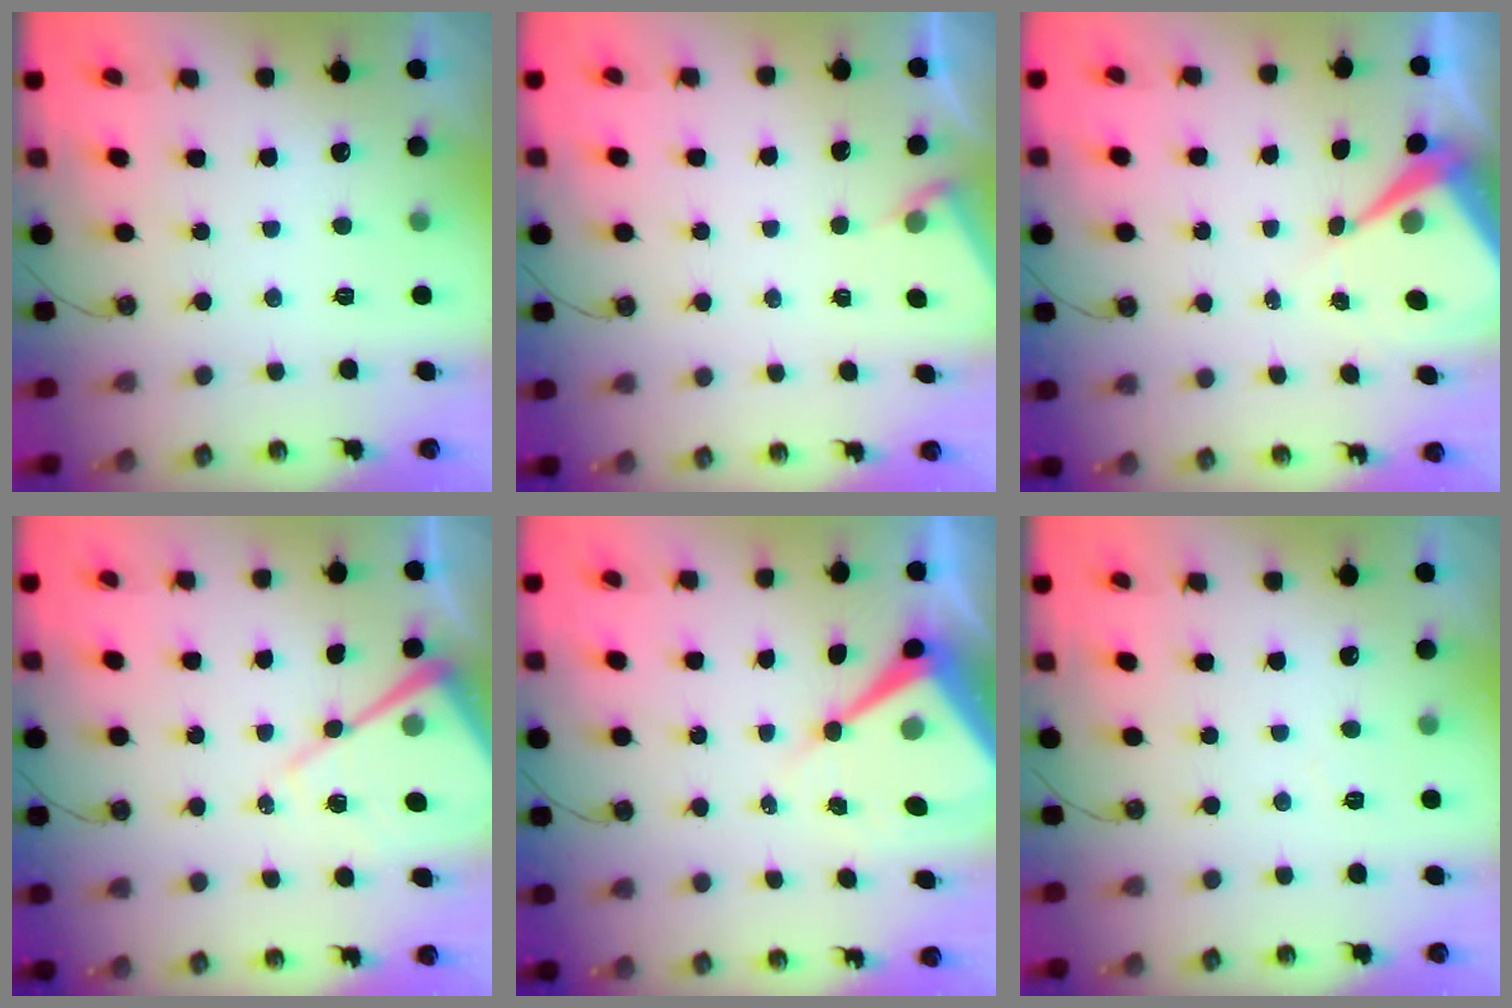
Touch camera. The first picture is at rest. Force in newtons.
{"total": 3.0, "press": 2.9, "slide": 0.4}
{"total": 7.1, "press": 7.1, "slide": 0.6}
{"total": 11.9, "press": 11.9, "slide": 1.1}
{"total": 10.0, "press": 9.9, "slide": 1.1}
{"total": 3.4, "press": 3.4, "slide": 0.5}